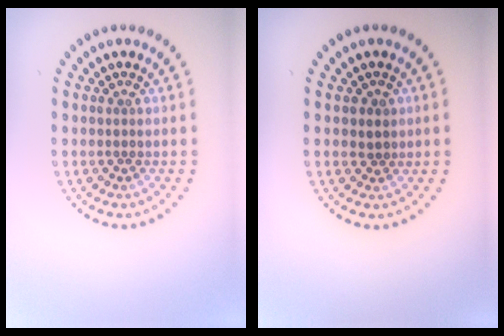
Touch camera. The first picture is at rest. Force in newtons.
{"total": 0.9, "press": 0.6, "slide": 0.7}